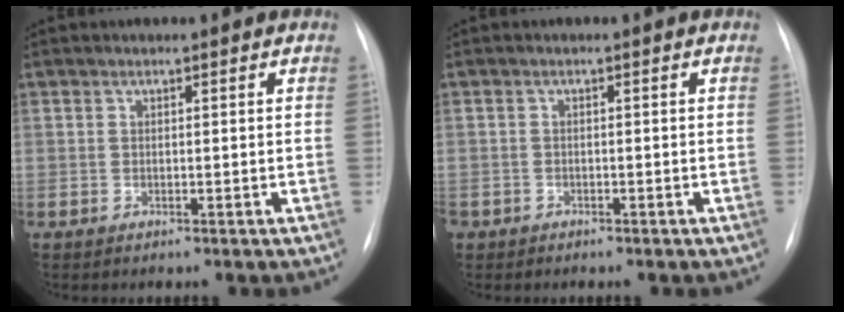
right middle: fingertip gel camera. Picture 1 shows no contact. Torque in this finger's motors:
{"motor_torque": [1.32, -0.82, 1.05, 0.21]}